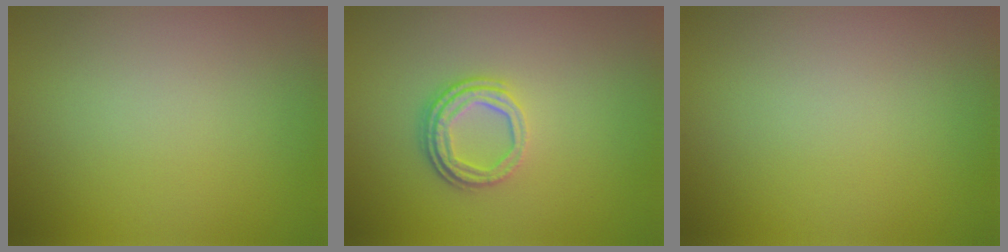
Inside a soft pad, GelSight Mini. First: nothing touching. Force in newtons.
{"total": 3.5, "press": 2.6, "slide": 2.3}
{"total": 0.0}